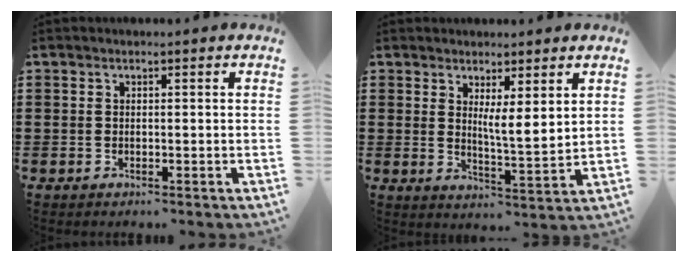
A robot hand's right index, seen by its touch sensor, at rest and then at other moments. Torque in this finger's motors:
{"motor_torque": [0.21, 0.19, 0.36, 0.09]}